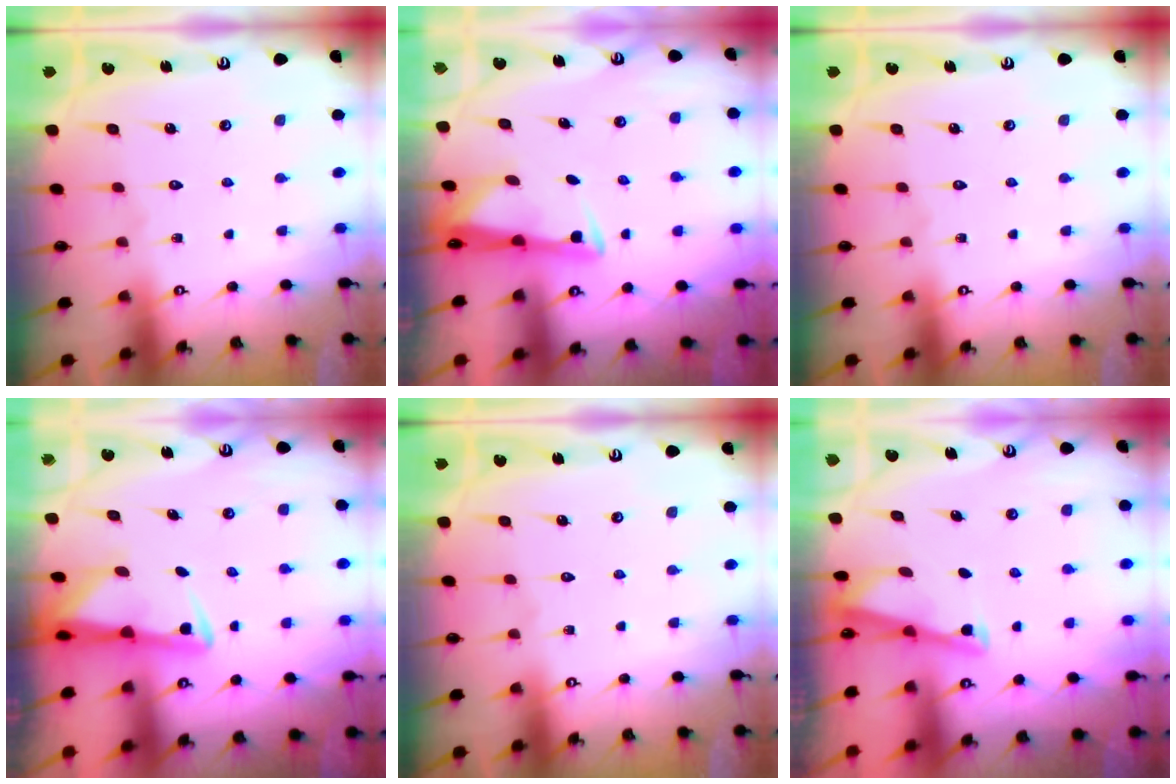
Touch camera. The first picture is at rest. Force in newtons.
{"total": 3.2, "press": 3.1, "slide": 0.9}
{"total": 0.0}
{"total": 2.9, "press": 2.9, "slide": 0.4}
{"total": 0.0}
{"total": 2.5, "press": 2.5, "slide": 0.2}